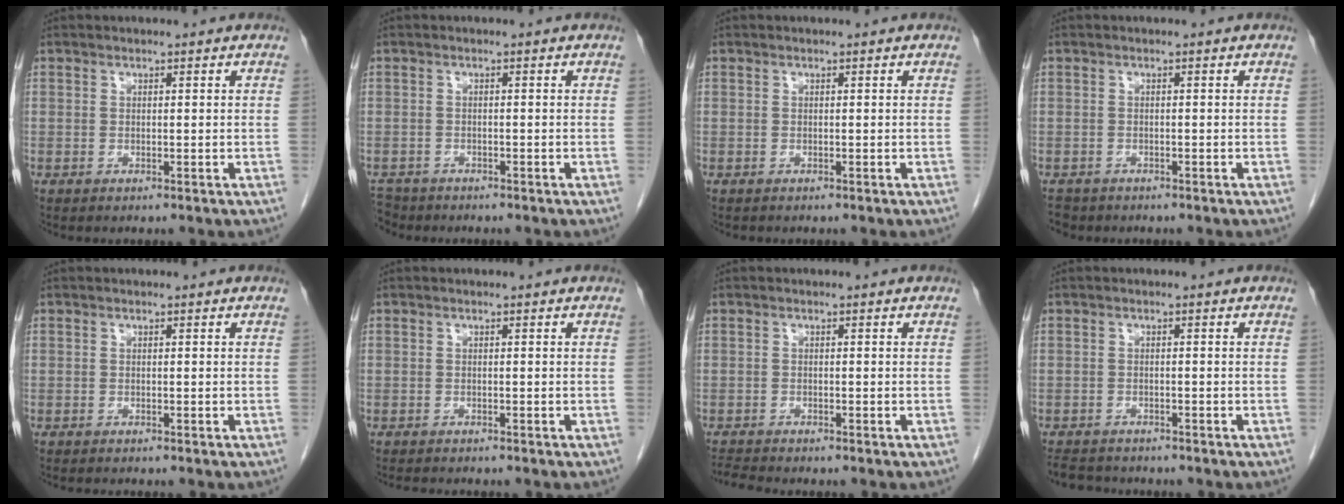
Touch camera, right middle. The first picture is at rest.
{"total": 3.4, "force": [-3.1, 1.5, -0.2], "torque": [0.000, -0.007, -0.058]}
{"total": 0.0}
{"total": 2.8, "force": [-2.3, 1.5, 0.3], "torque": [-0.010, -0.001, -0.037]}
{"total": 1.0, "force": [-0.9, 0.1, 0.3], "torque": [-0.012, -0.005, -0.012]}
{"total": 2.3, "force": [-2.1, 0.3, 0.8], "torque": [-0.017, -0.008, -0.030]}
{"total": 2.1, "force": [-2.1, -0.5, 0.1], "torque": [-0.011, -0.015, -0.039]}
{"total": 5.4, "force": [-5.0, 1.5, 1.3], "torque": [-0.023, -0.008, -0.077]}